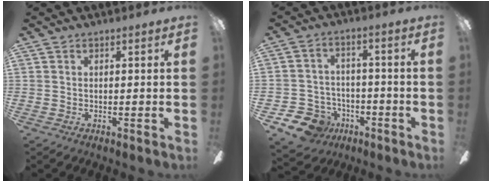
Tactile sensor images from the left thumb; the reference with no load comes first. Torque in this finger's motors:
{"motor_torque": [-0.34, 0.43, -0.30, 0.36, 0.01]}